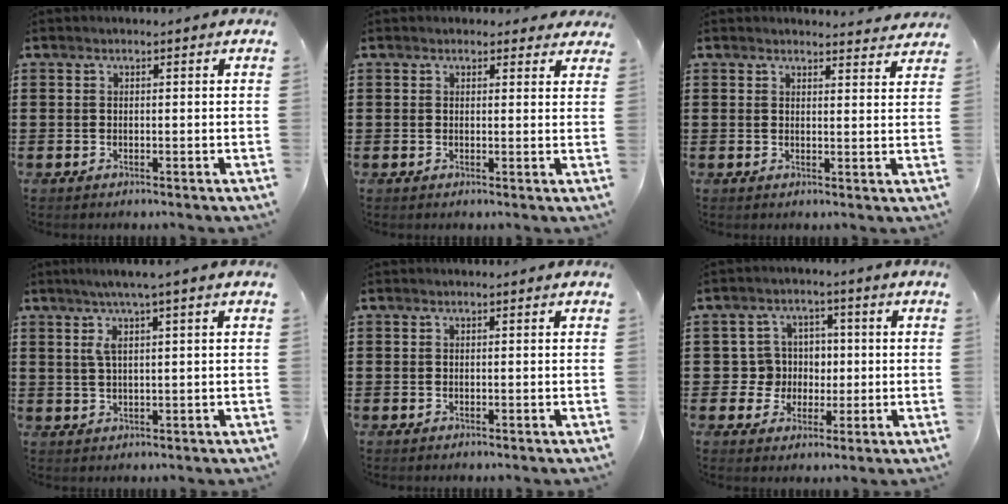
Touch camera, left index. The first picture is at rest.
{"total": 1.7, "force": [1.5, 0.8, 0.3], "torque": [-0.002, 0.003, 0.026]}
{"total": 2.5, "force": [2.5, 0.0, 0.3], "torque": [-0.004, -0.011, 0.045]}
{"total": 3.7, "force": [1.4, -0.1, 3.4], "torque": [-0.069, -0.002, 0.022]}
{"total": 0.0}
{"total": 5.5, "force": [0.1, 5.4, 0.9], "torque": [-0.037, 0.012, 0.000]}